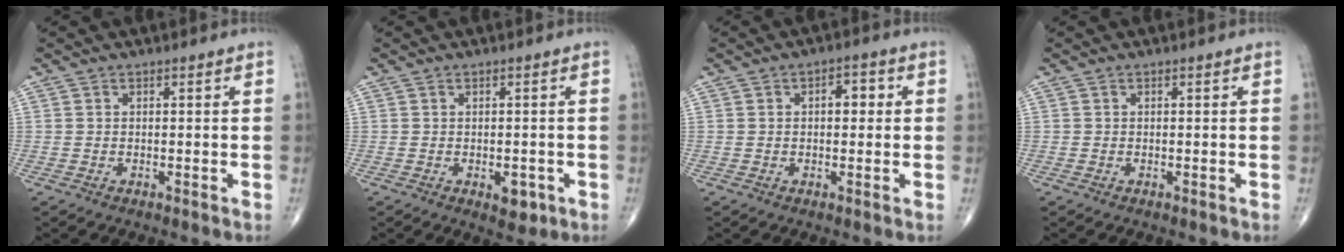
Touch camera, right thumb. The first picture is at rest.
{"total": 3.4, "force": [-1.1, 1.9, 2.5], "torque": [-0.017, -0.001, -0.008]}
{"total": 3.8, "force": [0.6, 2.1, 3.1], "torque": [-0.032, 0.011, 0.005]}
{"total": 0.0}